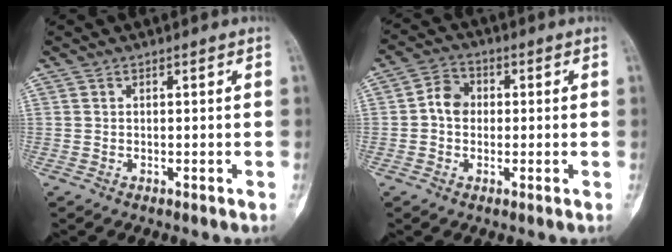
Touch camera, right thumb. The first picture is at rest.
{"total": 5.2, "force": [-0.1, 4.3, 2.8], "torque": [-0.034, 0.016, -0.011]}